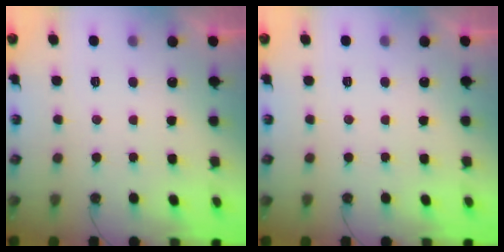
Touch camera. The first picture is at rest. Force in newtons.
{"total": 0.0}